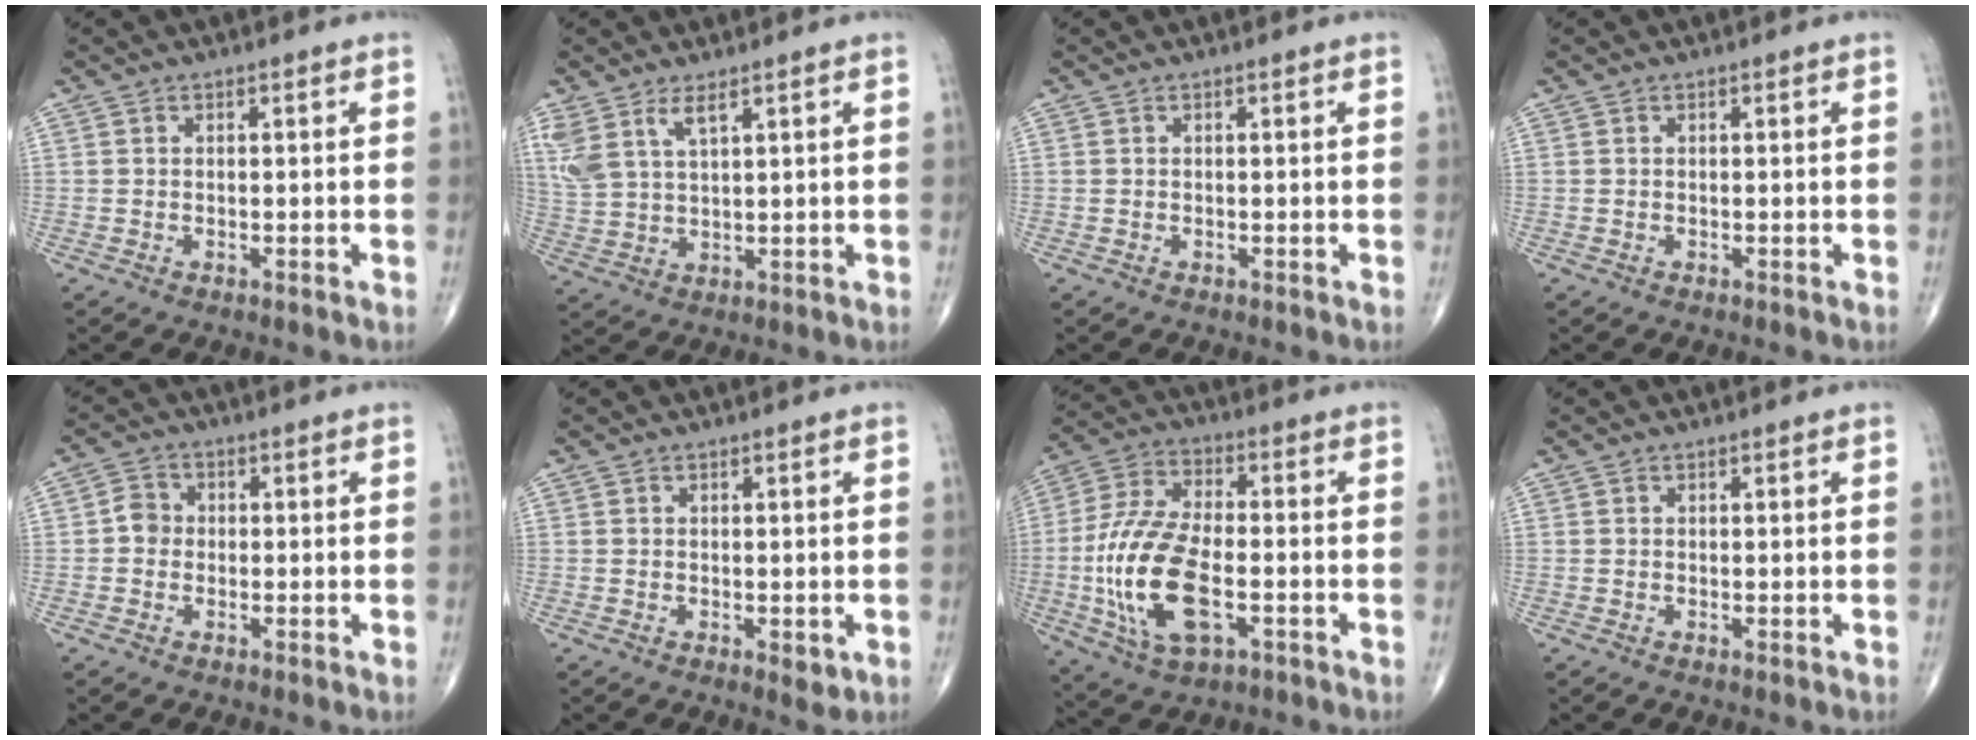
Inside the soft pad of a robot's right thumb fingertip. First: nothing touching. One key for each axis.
{"total": 6.7, "fx": 4.0, "fy": 2.4, "fz": 4.7, "tx": -0.107, "ty": -0.012, "tz": 0.091}
{"total": 0.0}
{"total": 0.0}
{"total": 3.2, "fx": -0.3, "fy": 2.9, "fz": 1.4, "tx": -0.009, "ty": 0.007, "tz": -0.014}
{"total": 2.2, "fx": -0.4, "fy": 1.1, "fz": 1.8, "tx": -0.019, "ty": -0.005, "tz": -0.003}
{"total": 17.8, "fx": -3.9, "fy": 8.7, "fz": 15.0, "tx": -0.312, "ty": 0.014, "tz": -0.067}
{"total": 0.0}